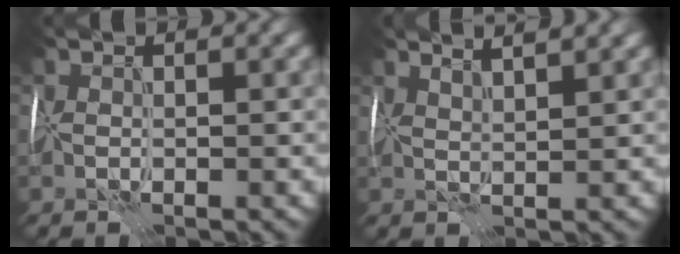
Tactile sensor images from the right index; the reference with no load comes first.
{"total": 3.5, "force": [2.9, 0.5, 2.0], "torque": [-0.016, 0.015, 0.024]}